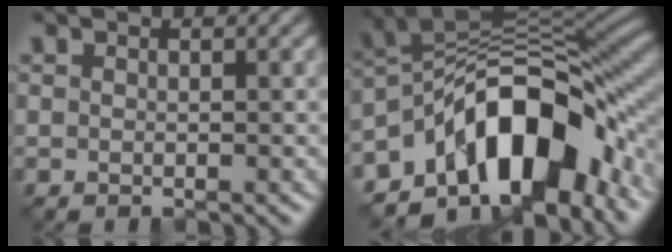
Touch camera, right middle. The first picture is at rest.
{"total": 12.5, "force": [-6.3, 6.4, 8.7], "torque": [-0.115, 0.016, -0.122]}